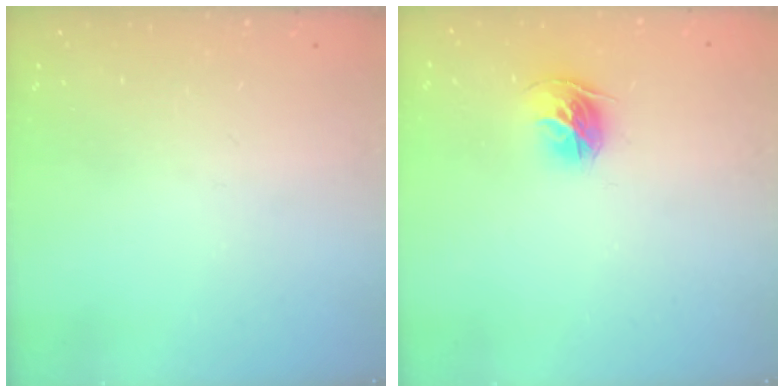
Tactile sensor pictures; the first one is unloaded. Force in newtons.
{"total": 9.9, "press": 9.8, "slide": 1.0}